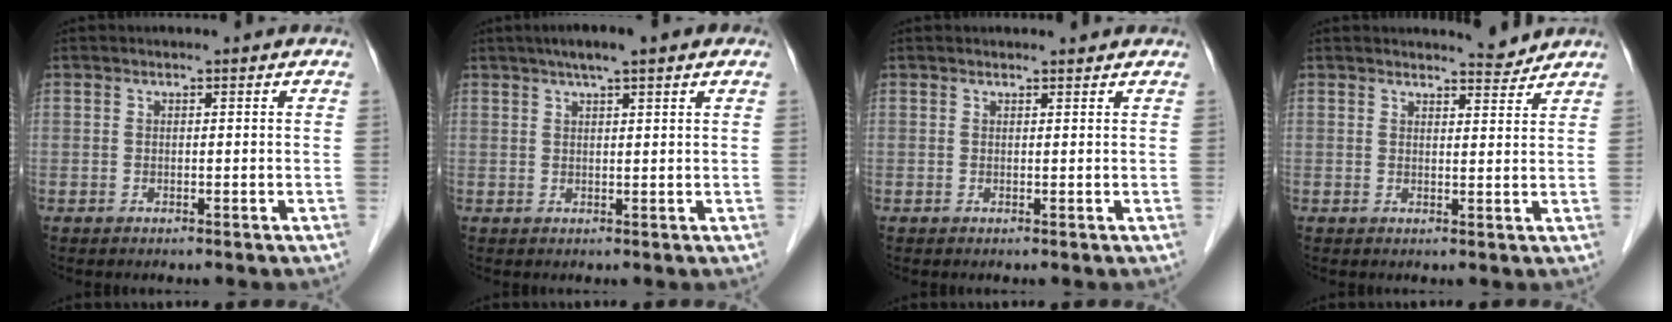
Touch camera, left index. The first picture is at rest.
{"total": 5.5, "force": [3.7, 0.6, 4.0], "torque": [-0.062, 0.029, 0.055]}
{"total": 1.2, "force": [1.2, 0.2, 0.1], "torque": [-0.014, 0.001, 0.014]}
{"total": 2.6, "force": [2.6, -0.1, -0.3], "torque": [-0.006, -0.016, 0.035]}